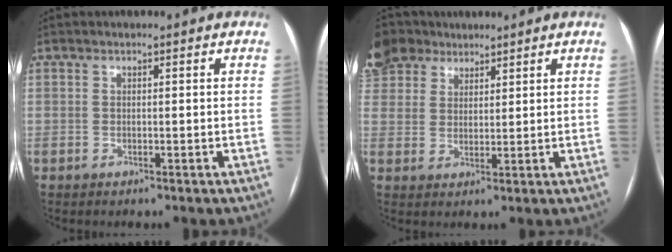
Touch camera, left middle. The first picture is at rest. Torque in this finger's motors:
{"motor_torque": [0.71, 0.00, 1.05, 0.21]}